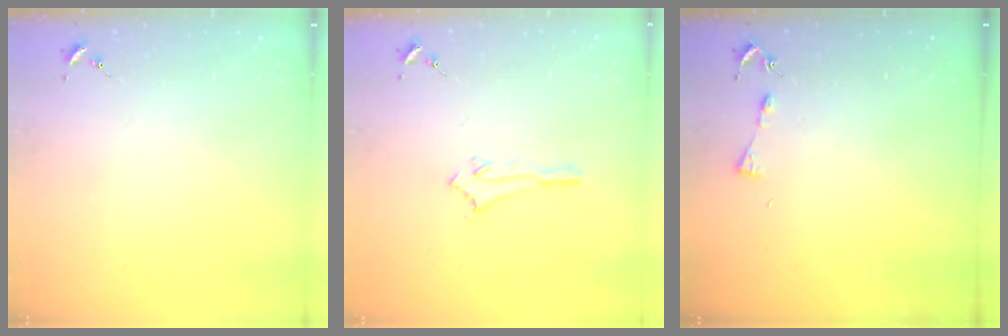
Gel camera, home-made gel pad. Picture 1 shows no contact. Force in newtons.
{"total": 2.9, "press": 2.9, "slide": 0.3}
{"total": 3.7, "press": 3.7, "slide": 0.5}